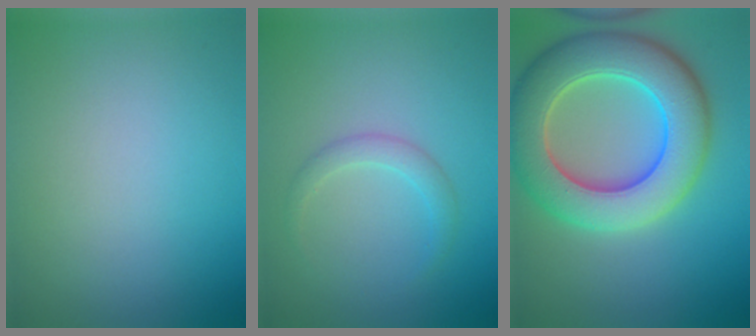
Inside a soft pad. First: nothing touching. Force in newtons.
{"total": 1.6, "press": 1.6, "slide": 0.1}
{"total": 10.3, "press": 10.3, "slide": 0.9}